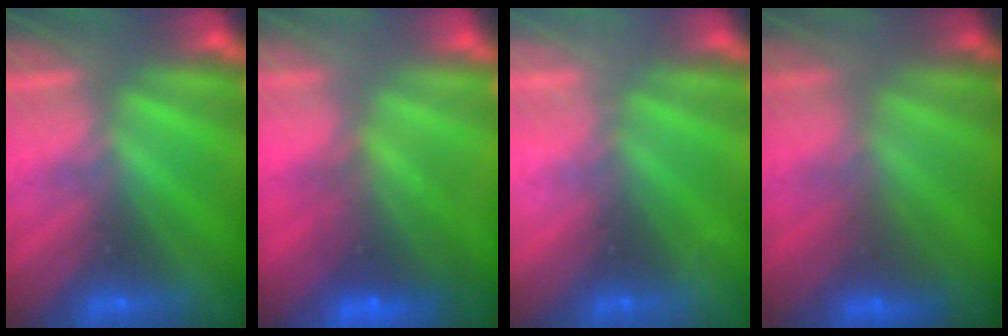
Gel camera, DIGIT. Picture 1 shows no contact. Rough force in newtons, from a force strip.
{"total": 7.2}
{"total": 2.3}
{"total": 2.5}